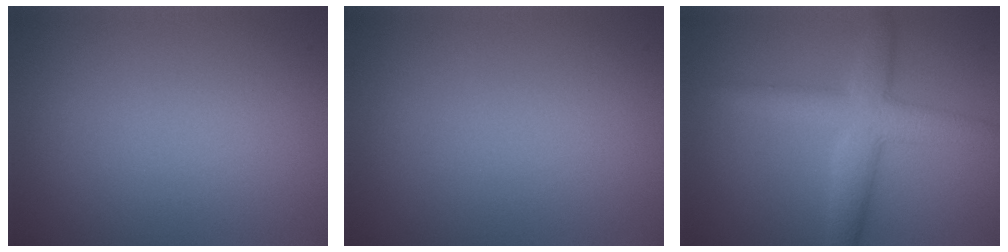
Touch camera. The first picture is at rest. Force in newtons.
{"total": 0.0}
{"total": 4.7, "press": 4.7, "slide": 0.1}